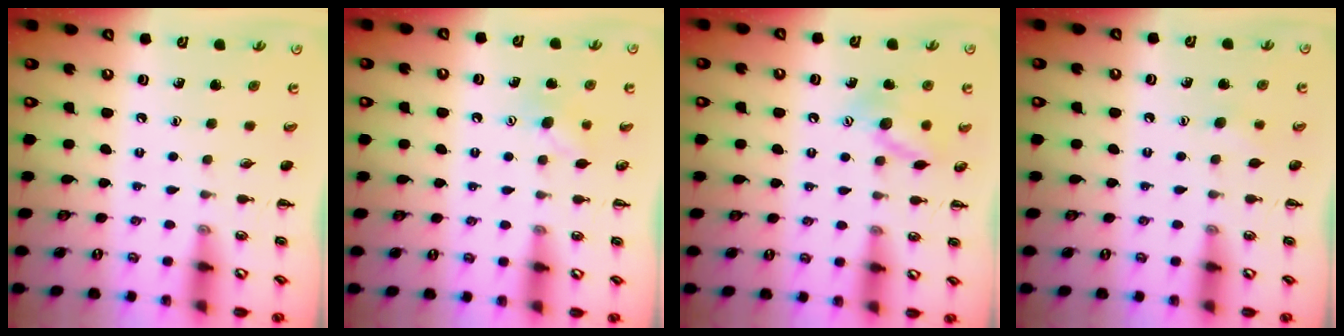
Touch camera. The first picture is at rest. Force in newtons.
{"total": 6.6, "press": 6.4, "slide": 1.5}
{"total": 11.6, "press": 11.4, "slide": 2.1}
{"total": 3.9, "press": 3.7, "slide": 1.1}